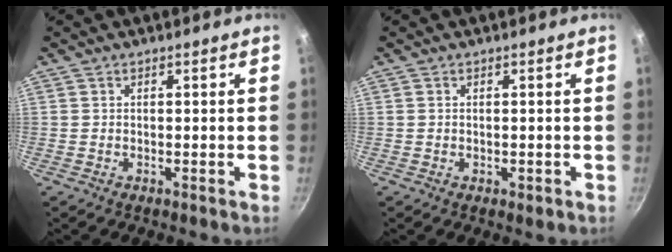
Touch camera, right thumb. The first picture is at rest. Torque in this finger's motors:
{"motor_torque": [-0.27, 0.01, -0.23, 0.07, 0.07]}